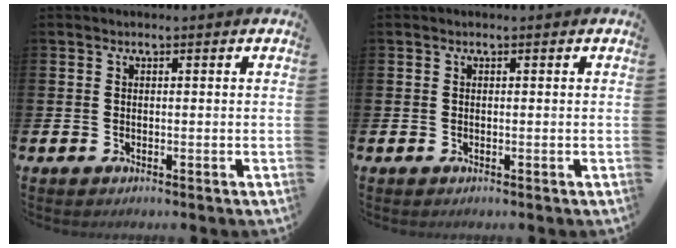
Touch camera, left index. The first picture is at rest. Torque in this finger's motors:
{"motor_torque": [-0.24, 0.20, -0.09, -0.01]}